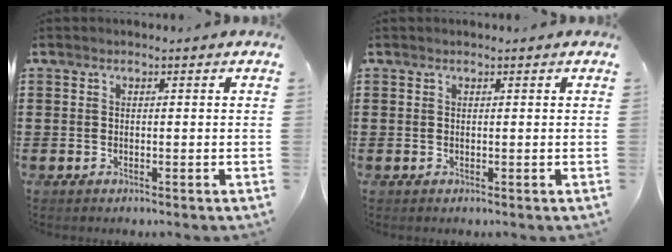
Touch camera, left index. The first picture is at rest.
{"total": 0.0}